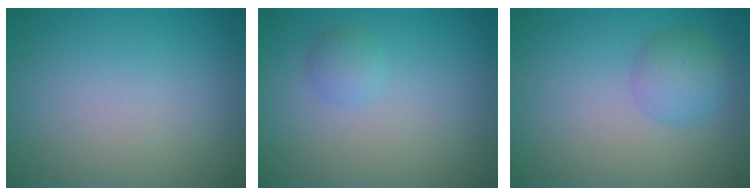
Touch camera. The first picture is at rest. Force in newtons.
{"total": 1.3, "press": 1.3, "slide": 0.1}
{"total": 2.8, "press": 2.8, "slide": 0.1}